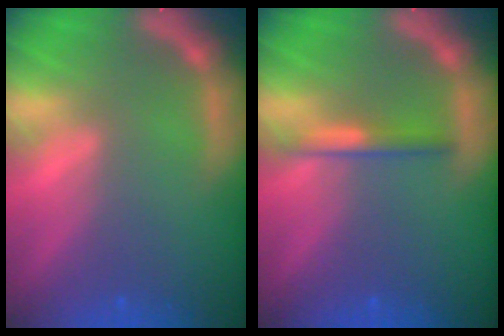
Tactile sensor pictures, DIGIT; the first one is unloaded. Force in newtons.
{"total": 1.9}